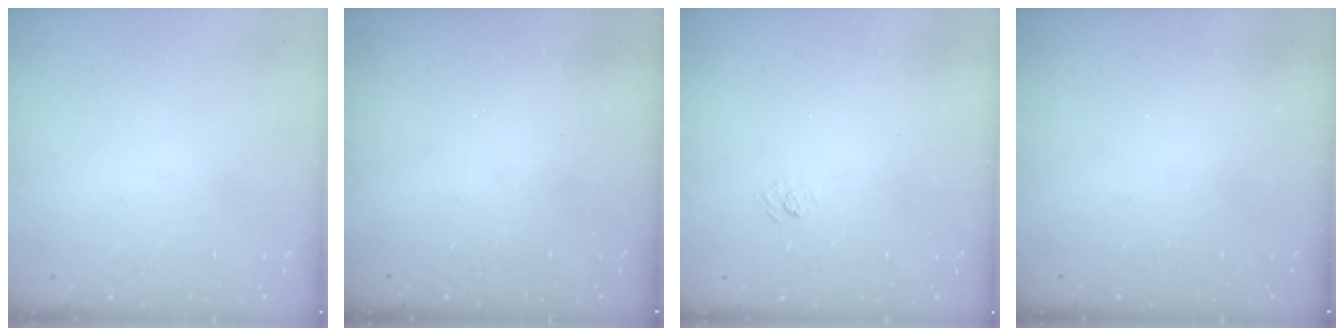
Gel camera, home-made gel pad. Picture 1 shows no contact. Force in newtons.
{"total": 2.5, "press": 2.4, "slide": 0.8}
{"total": 3.9, "press": 3.6, "slide": 1.4}
{"total": 2.3, "press": 2.2, "slide": 0.8}